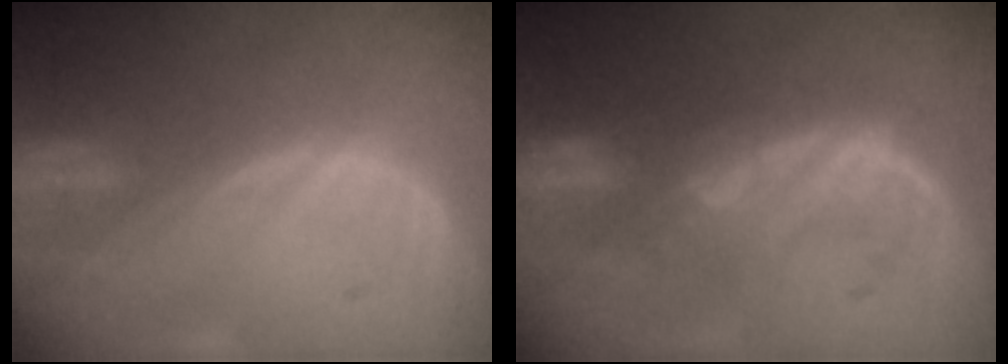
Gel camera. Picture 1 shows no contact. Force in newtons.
{"total": 8.6, "press": 8.1, "slide": 2.9}